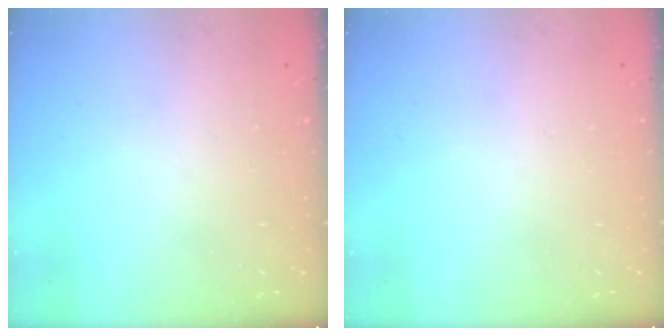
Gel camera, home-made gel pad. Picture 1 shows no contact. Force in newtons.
{"total": 0.0}